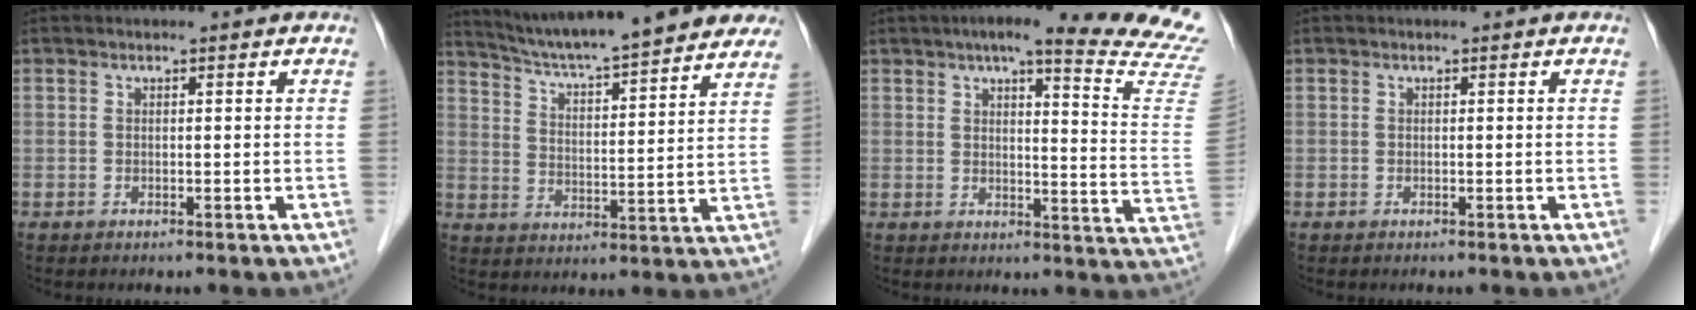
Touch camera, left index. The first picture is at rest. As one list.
[{"total": 22.2, "force": [19.5, 2.1, 10.3], "torque": [-0.158, 0.007, 0.268]}, {"total": 19.9, "force": [17.8, 0.4, 8.8], "torque": [-0.106, -0.070, 0.192]}, {"total": 0.0}]